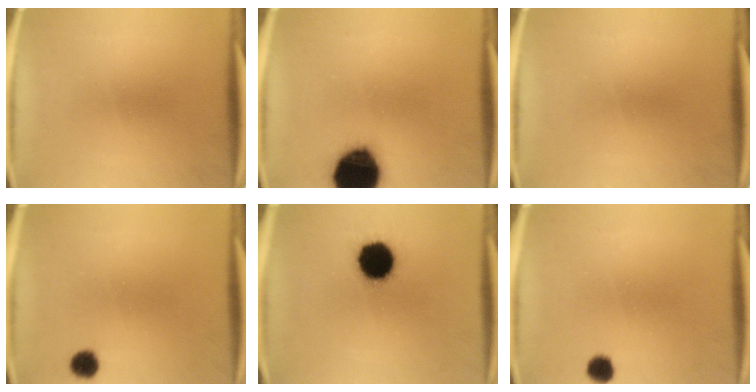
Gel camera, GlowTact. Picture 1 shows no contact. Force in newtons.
{"total": 19.6}
{"total": 0.0}
{"total": 3.0}
{"total": 15.4}
{"total": 3.1}